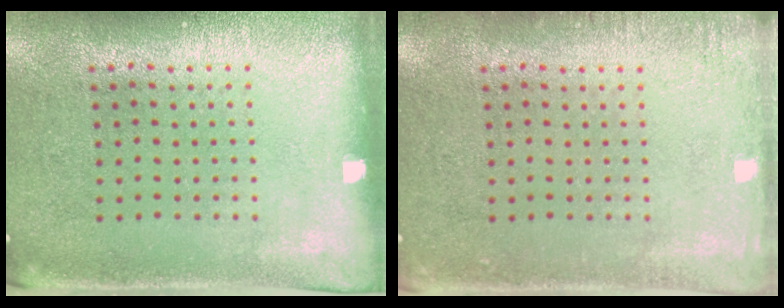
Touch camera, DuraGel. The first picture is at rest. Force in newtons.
{"total": 1.5, "press": 1.4, "slide": 0.2}